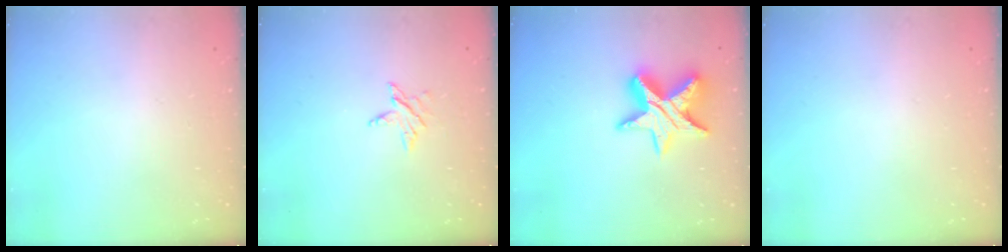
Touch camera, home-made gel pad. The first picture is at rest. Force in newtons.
{"total": 3.4, "press": 3.4, "slide": 0.4}
{"total": 12.0, "press": 11.9, "slide": 1.1}
{"total": 0.0}